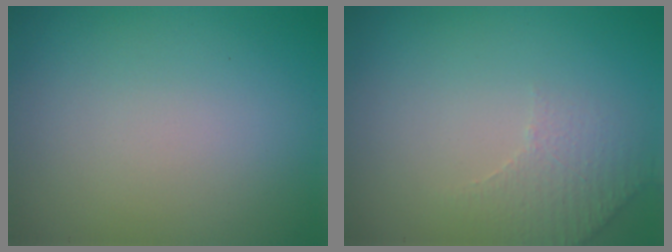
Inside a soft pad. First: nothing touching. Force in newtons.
{"total": 2.3, "press": 2.3, "slide": 0.6}